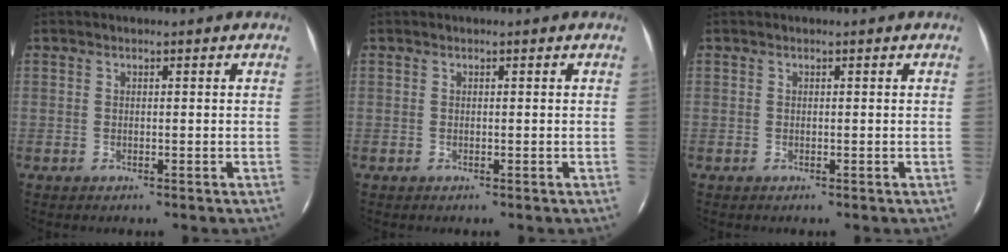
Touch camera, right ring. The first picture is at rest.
{"total": 0.0}
{"total": 0.0}